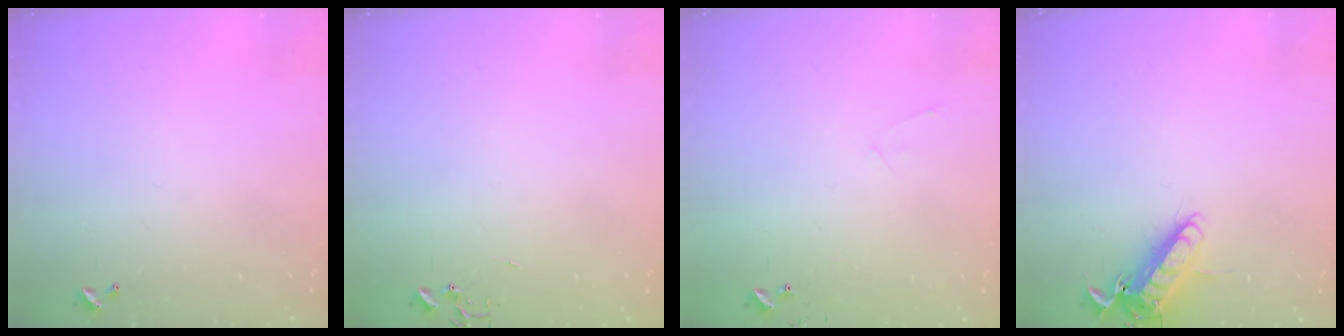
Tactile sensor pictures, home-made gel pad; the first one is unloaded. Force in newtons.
{"total": 0.0}
{"total": 4.8, "press": 4.8, "slide": 0.5}
{"total": 13.3, "press": 13.2, "slide": 1.8}